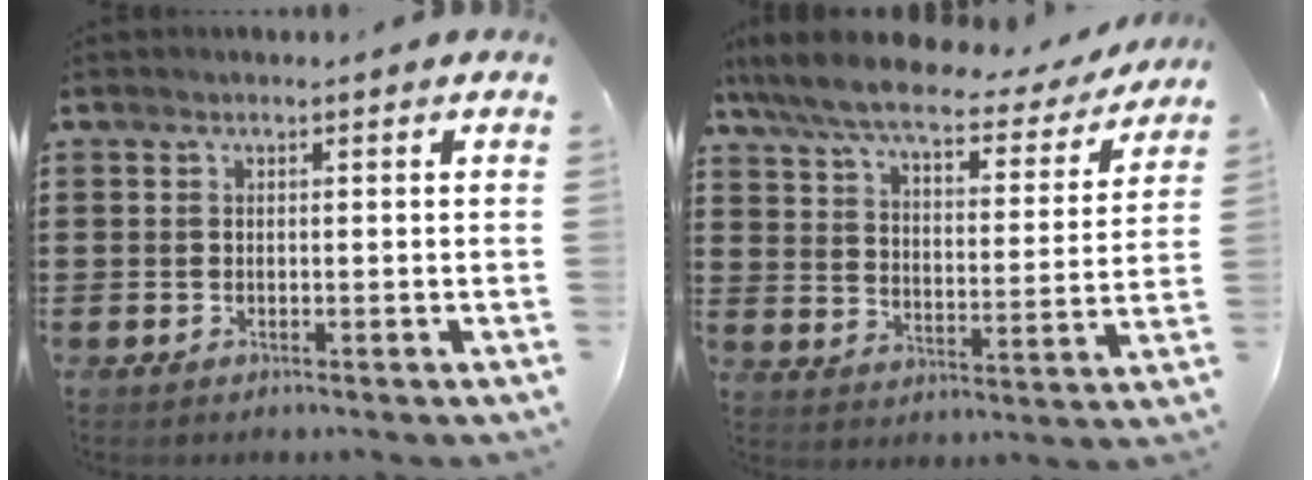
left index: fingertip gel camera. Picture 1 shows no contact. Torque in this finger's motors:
{"motor_torque": [2.14, 0.00, 1.06, 0.21]}